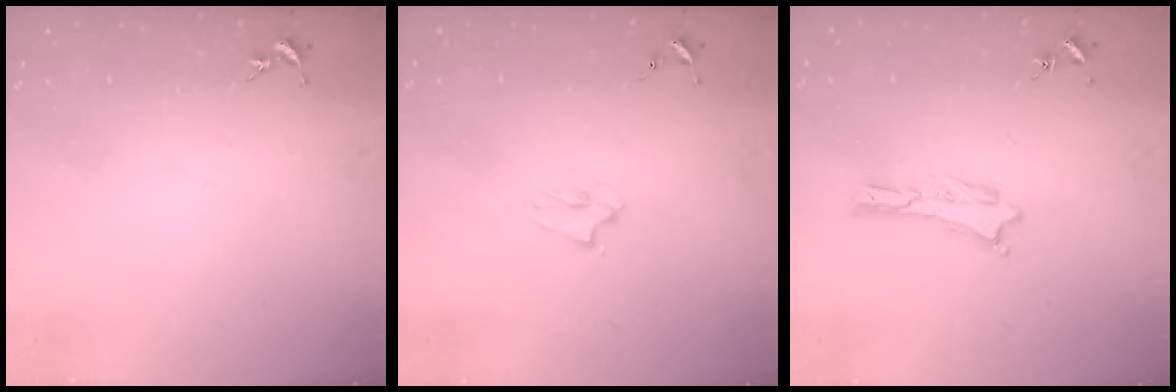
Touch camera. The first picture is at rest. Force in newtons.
{"total": 1.4, "press": 1.3, "slide": 0.3}
{"total": 0.0}